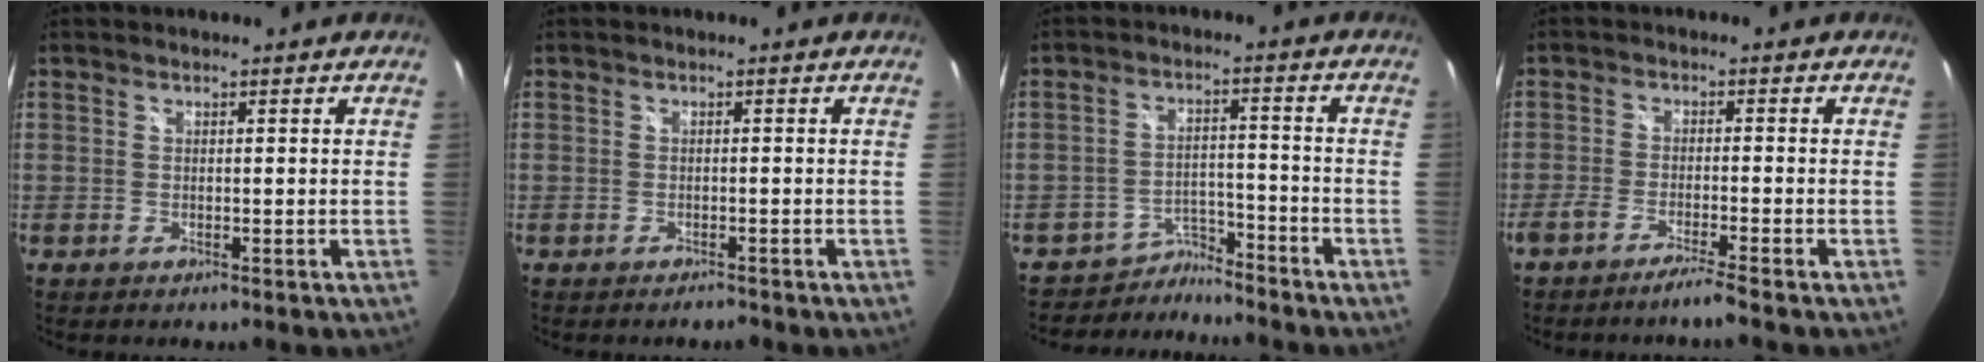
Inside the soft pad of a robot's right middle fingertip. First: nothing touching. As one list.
[{"total": 1.3, "force": [-1.1, 0.5, 0.2], "torque": [-0.006, -0.002, -0.017]}, {"total": 5.2, "force": [-5.0, 0.8, -1.4], "torque": [0.019, 0.021, -0.086]}, {"total": 4.1, "force": [-3.5, -0.6, 2.0], "torque": [-0.059, -0.006, -0.067]}]